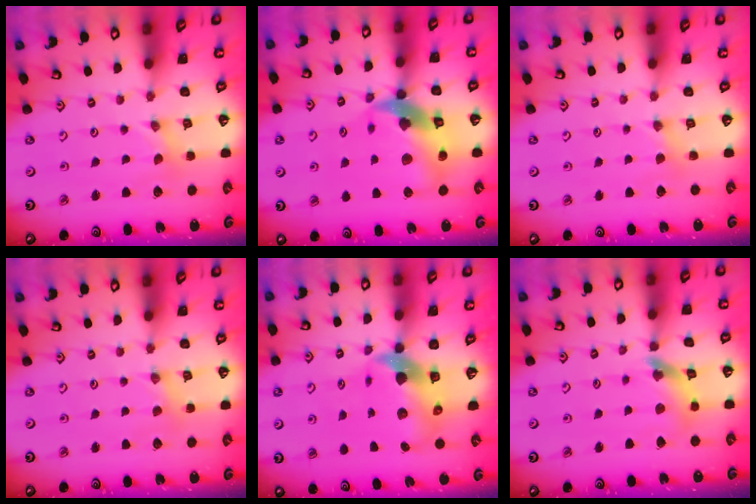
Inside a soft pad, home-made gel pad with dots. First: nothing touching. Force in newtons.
{"total": 15.5, "press": 15.3, "slide": 2.1}
{"total": 2.8, "press": 2.8, "slide": 0.5}
{"total": 2.0, "press": 1.9, "slide": 0.4}
{"total": 9.5, "press": 9.4, "slide": 1.5}
{"total": 11.4, "press": 11.3, "slide": 1.3}